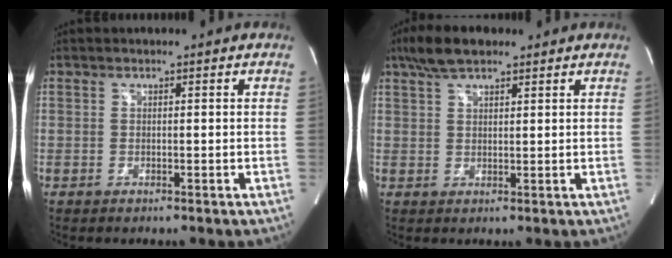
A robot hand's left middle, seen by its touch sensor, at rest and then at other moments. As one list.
[{"total": 5.8, "force": [4.3, 2.0, 3.4], "torque": [-0.076, 0.018, 0.080]}]